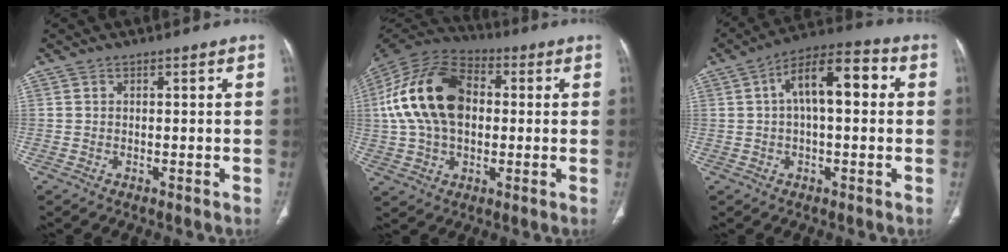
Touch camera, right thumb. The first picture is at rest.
{"total": 19.4, "force": [2.1, 12.5, 14.7], "torque": [-0.277, 0.024, 0.031]}
{"total": 12.3, "force": [2.1, 5.5, 10.8], "torque": [-0.170, 0.038, 0.026]}